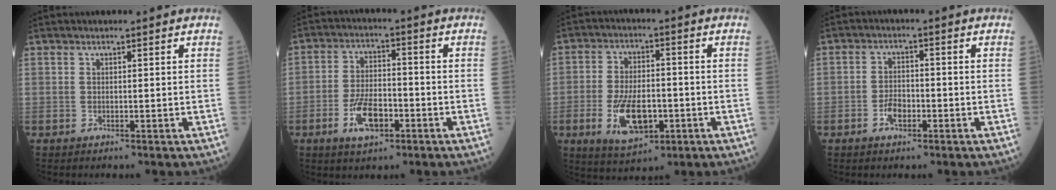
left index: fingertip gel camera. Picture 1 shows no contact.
{"total": 7.4, "force": [-3.4, 3.2, 5.8], "torque": [-0.118, 0.002, -0.061]}
{"total": 9.6, "force": [-3.1, 4.5, 7.9], "torque": [-0.159, -0.004, -0.049]}
{"total": 3.3, "force": [-1.6, 1.6, 2.3], "torque": [-0.047, 0.005, -0.031]}